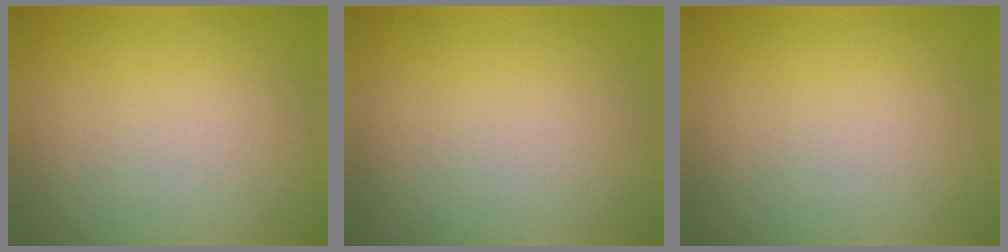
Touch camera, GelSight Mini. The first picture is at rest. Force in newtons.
{"total": 0.0}
{"total": 0.0}